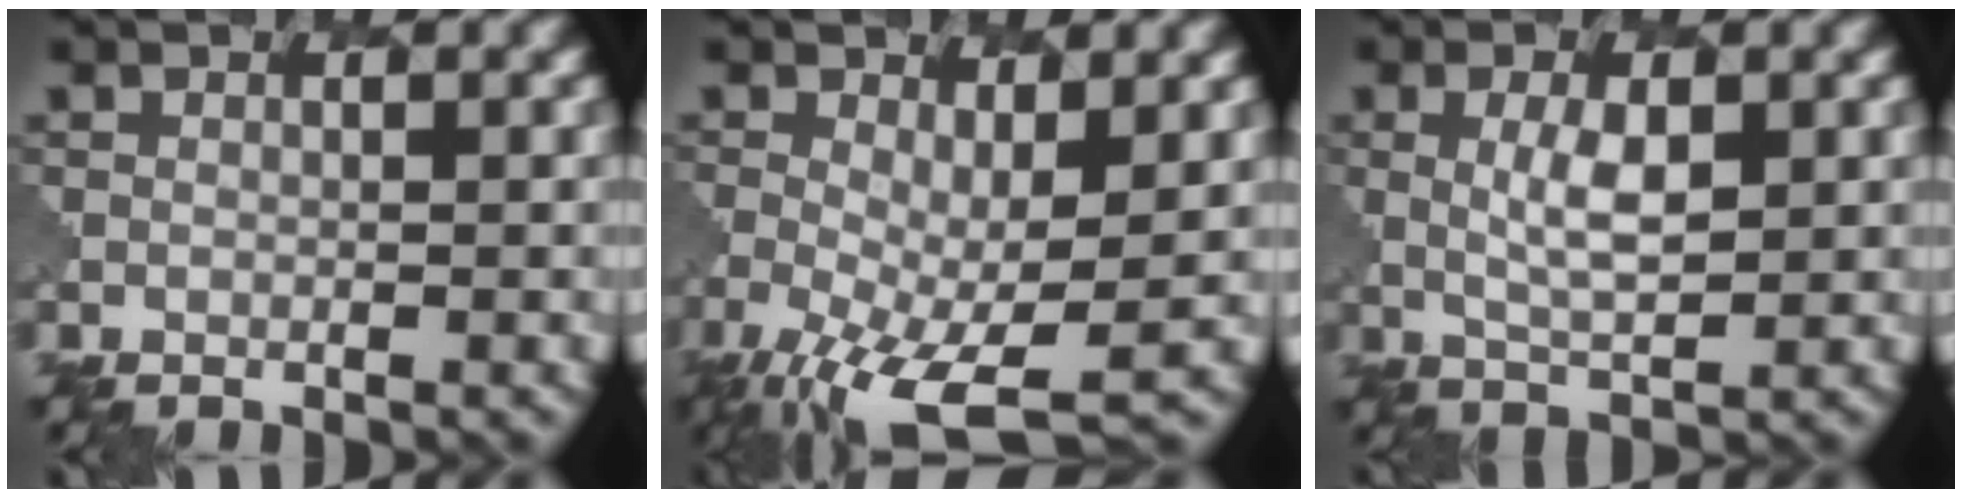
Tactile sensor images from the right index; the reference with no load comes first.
{"total": 7.4, "force": [-2.8, 2.8, 6.3], "torque": [-0.130, -0.026, -0.040]}
{"total": 2.7, "force": [0.7, 0.9, 2.5], "torque": [-0.058, -0.003, 0.018]}